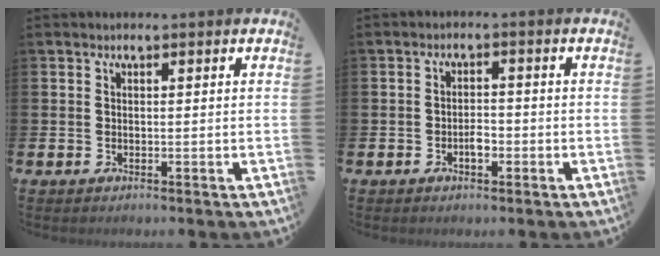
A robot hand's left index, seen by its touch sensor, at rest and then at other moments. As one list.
[{"total": 2.0, "force": [-0.8, 1.1, 1.4], "torque": [-0.016, 0.000, -0.018]}]